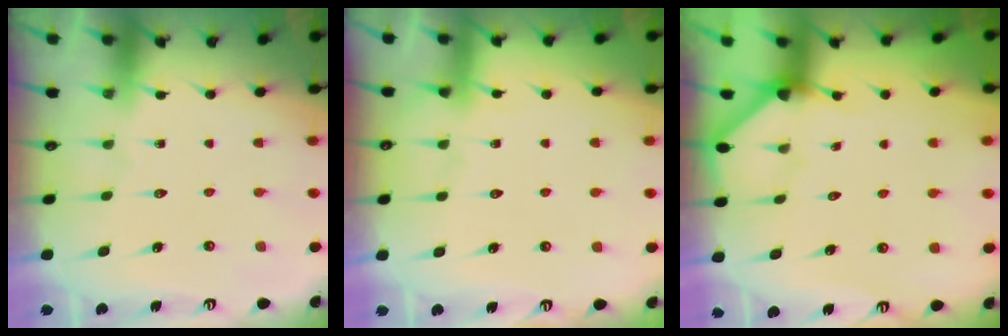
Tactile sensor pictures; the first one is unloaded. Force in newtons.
{"total": 2.9, "press": 2.9, "slide": 0.4}
{"total": 2.6, "press": 2.6, "slide": 0.4}